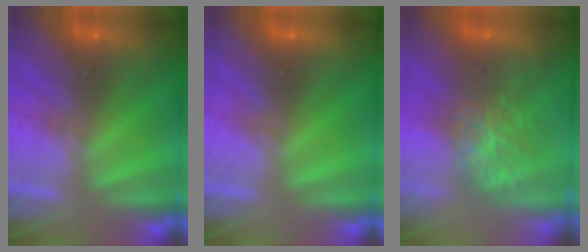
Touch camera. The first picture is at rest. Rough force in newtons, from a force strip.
{"total": 0.0}
{"total": 9.0}